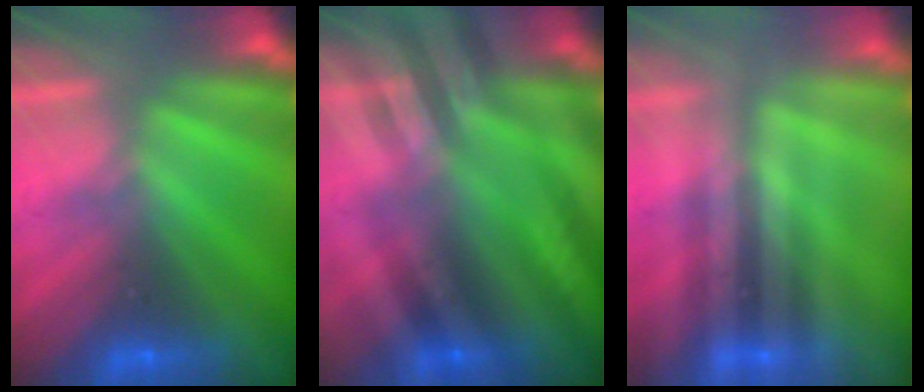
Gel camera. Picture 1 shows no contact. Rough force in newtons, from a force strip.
{"total": 2.8}
{"total": 2.1}